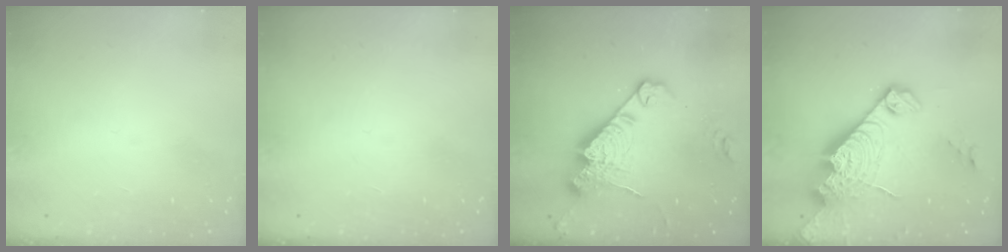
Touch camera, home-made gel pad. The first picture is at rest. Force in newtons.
{"total": 0.0}
{"total": 19.0, "press": 18.9, "slide": 1.7}
{"total": 21.8, "press": 21.7, "slide": 2.0}